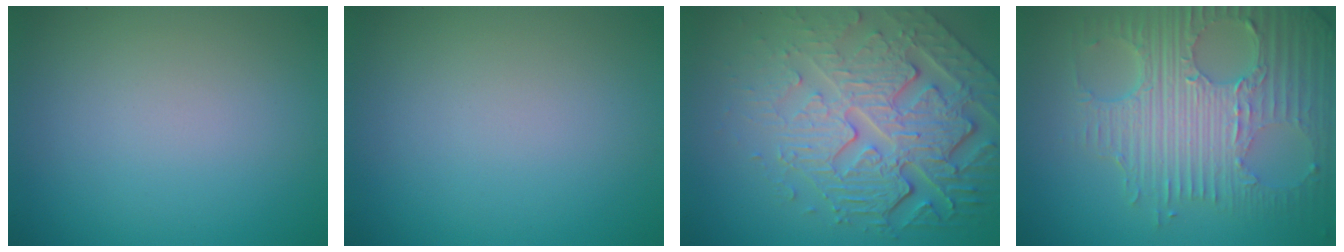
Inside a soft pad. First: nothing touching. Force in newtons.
{"total": 0.0}
{"total": 8.5, "press": 5.9, "slide": 6.2}
{"total": 8.6, "press": 5.9, "slide": 6.2}